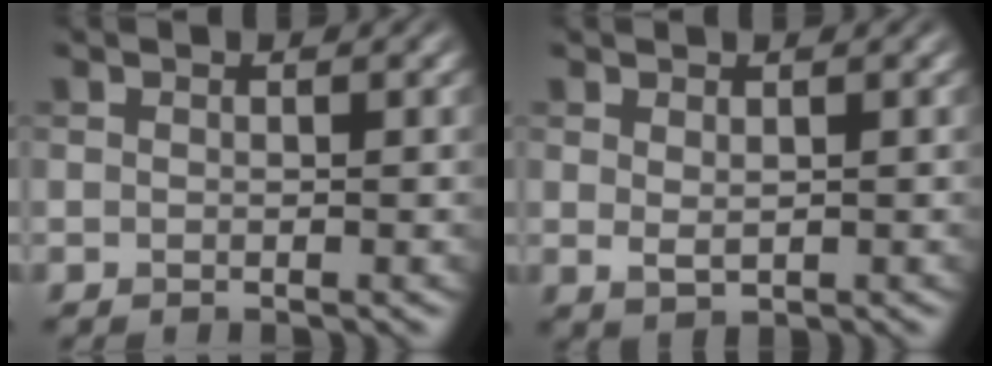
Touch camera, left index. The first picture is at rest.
{"total": 1.3, "force": [0.6, 0.6, 1.0], "torque": [-0.018, -0.003, 0.016]}